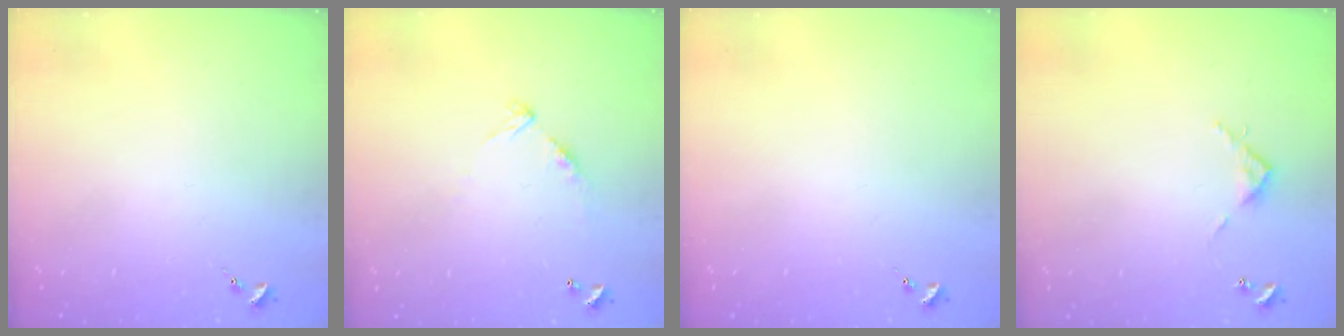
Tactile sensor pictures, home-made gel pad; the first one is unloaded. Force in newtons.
{"total": 8.8, "press": 8.8, "slide": 0.7}
{"total": 0.0}
{"total": 3.9, "press": 3.9, "slide": 0.3}